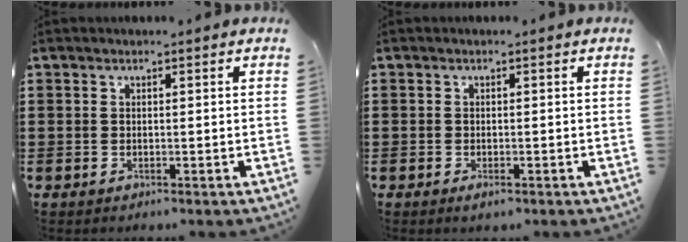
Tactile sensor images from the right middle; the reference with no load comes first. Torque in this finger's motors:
{"motor_torque": [0.04, 0.15, -0.13, -0.06]}